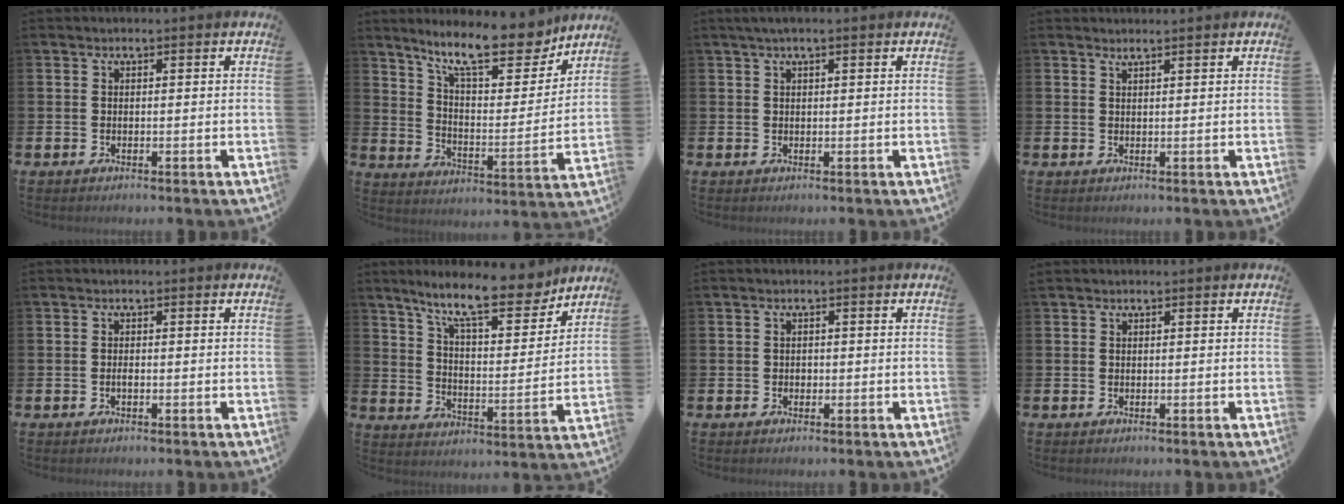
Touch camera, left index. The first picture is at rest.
{"total": 13.5, "force": [11.4, 3.2, 6.4], "torque": [-0.135, -0.065, 0.197]}
{"total": 1.7, "force": [1.1, 0.2, 1.2], "torque": [-0.024, 0.004, 0.018]}
{"total": 1.0, "force": [1.0, -0.1, 0.1], "torque": [0.002, -0.004, 0.018]}
{"total": 0.7, "force": [-0.2, 0.3, 0.6], "torque": [-0.005, -0.003, -0.005]}
{"total": 11.8, "force": [10.0, 2.6, 5.7], "torque": [-0.124, -0.050, 0.171]}
{"total": 0.8, "force": [-0.1, 0.7, 0.2], "torque": [0.001, 0.004, -0.004]}
{"total": 0.0}